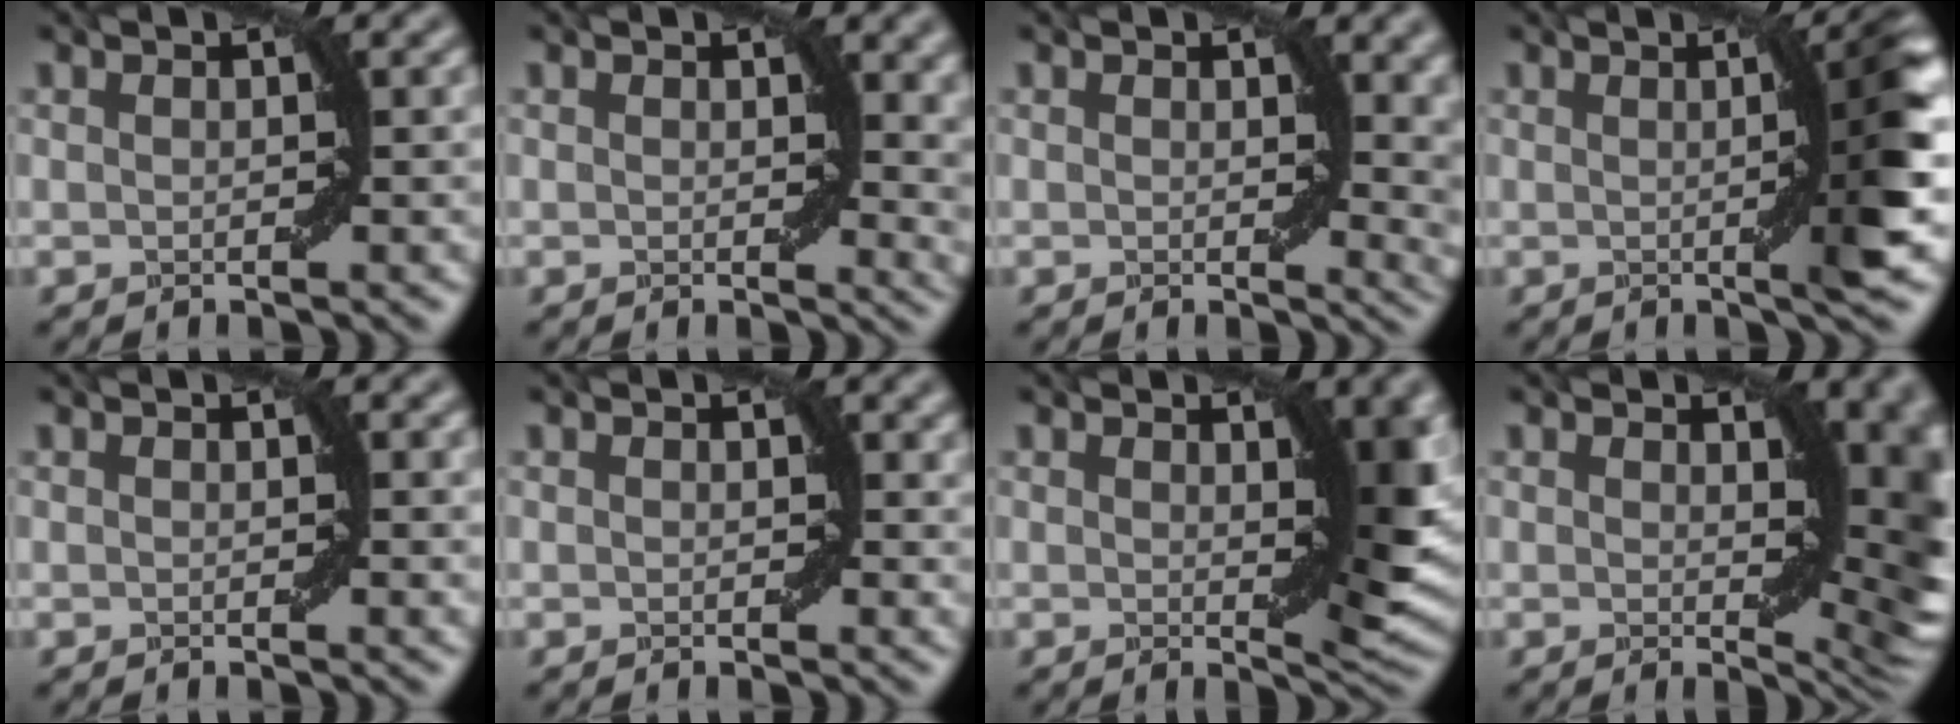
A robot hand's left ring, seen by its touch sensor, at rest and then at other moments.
{"total": 3.8, "force": [1.2, 1.9, 3.1], "torque": [-0.024, -0.007, 0.019]}
{"total": 4.8, "force": [1.3, 2.4, 4.0], "torque": [-0.037, -0.010, 0.022]}
{"total": 6.6, "force": [0.2, 1.2, 6.5], "torque": [-0.076, 0.008, 0.001]}
{"total": 0.6, "force": [0.3, 0.0, 0.5], "torque": [-0.003, -0.004, 0.004]}
{"total": 1.1, "force": [0.4, 0.7, 0.7], "torque": [-0.003, -0.004, 0.005]}
{"total": 4.6, "force": [1.1, 1.3, 4.3], "torque": [-0.049, -0.010, 0.019]}
{"total": 8.7, "force": [1.6, 4.0, 7.6], "torque": [-0.066, -0.011, 0.030]}